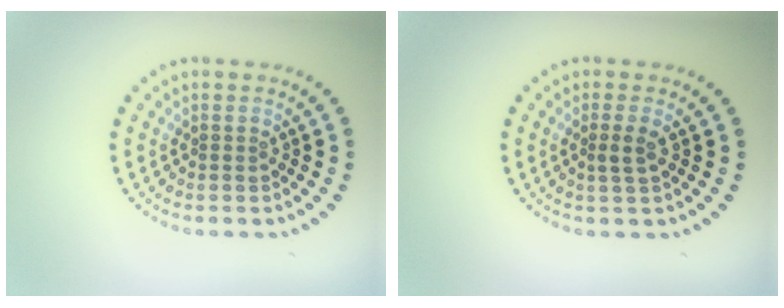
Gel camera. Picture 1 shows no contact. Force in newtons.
{"total": 1.3, "press": 1.1, "slide": 0.8}